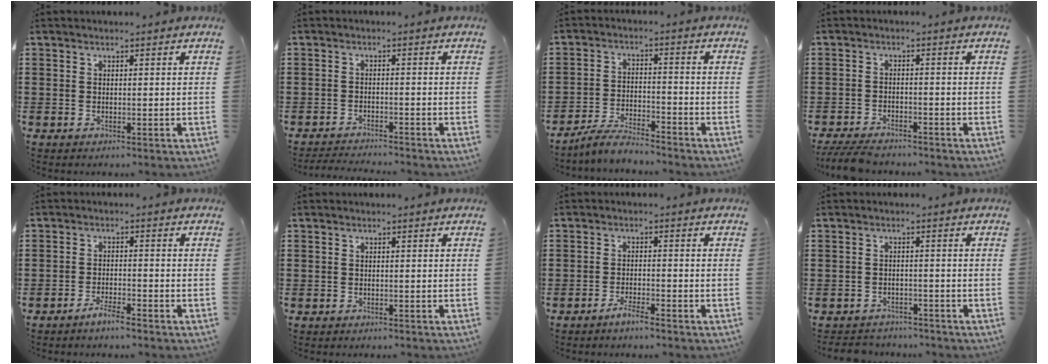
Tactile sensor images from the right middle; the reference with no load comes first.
{"total": 2.4, "force": [-2.4, 0.1, 0.1], "torque": [-0.008, -0.002, -0.050]}
{"total": 5.0, "force": [-4.7, 0.4, 1.6], "torque": [-0.035, 0.003, -0.093]}
{"total": 3.9, "force": [-3.6, 0.6, 1.2], "torque": [-0.034, -0.004, -0.077]}
{"total": 2.7, "force": [-2.5, 0.2, 1.0], "torque": [-0.021, 0.002, -0.046]}
{"total": 0.6, "force": [-0.5, 0.3, 0.0], "torque": [0.000, 0.002, -0.012]}
{"total": 2.3, "force": [-2.1, 0.2, 0.9], "torque": [-0.019, 0.000, -0.038]}
{"total": 2.2, "force": [-2.2, 0.4, -0.2], "torque": [-0.005, 0.000, -0.050]}